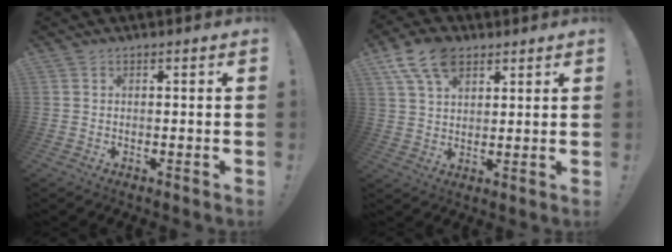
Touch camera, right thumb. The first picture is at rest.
{"total": 11.7, "force": [6.6, 7.0, 6.7], "torque": [-0.115, -0.017, 0.125]}